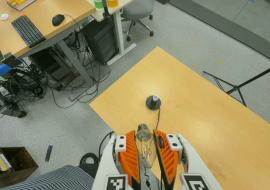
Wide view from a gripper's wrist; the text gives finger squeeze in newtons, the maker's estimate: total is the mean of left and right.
{"total": 20.5, "left": 21.7, "right": 19.4}